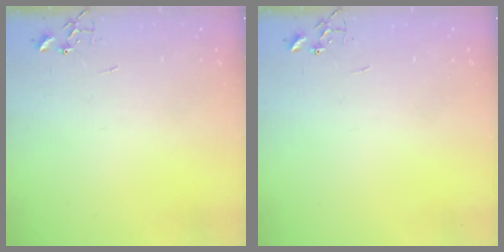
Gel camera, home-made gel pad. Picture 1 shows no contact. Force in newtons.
{"total": 0.0}